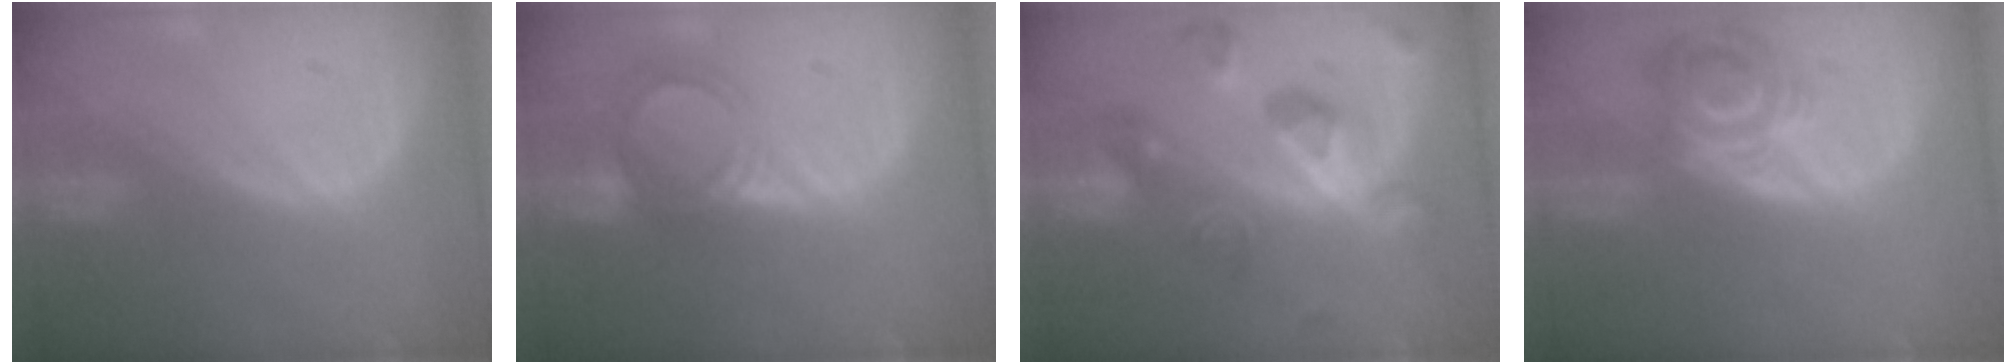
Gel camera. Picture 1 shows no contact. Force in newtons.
{"total": 5.8, "press": 5.3, "slide": 2.4}
{"total": 10.4, "press": 9.3, "slide": 4.7}
{"total": 6.1, "press": 6.1, "slide": 0.3}